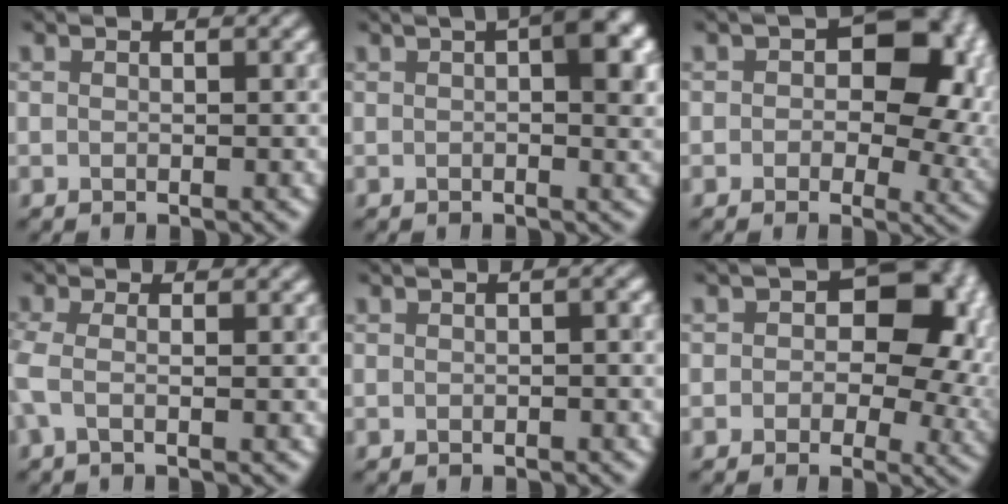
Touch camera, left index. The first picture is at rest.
{"total": 4.7, "force": [1.4, 1.3, 4.3], "torque": [-0.046, 0.009, 0.015]}
{"total": 10.4, "force": [2.0, 6.7, 7.6], "torque": [-0.066, 0.000, 0.027]}
{"total": 1.6, "force": [-0.4, 0.4, 1.5], "torque": [-0.035, -0.009, -0.017]}
{"total": 0.9, "force": [-0.2, 0.2, 0.8], "torque": [-0.008, 0.001, -0.007]}
{"total": 9.4, "force": [1.6, 6.3, 6.7], "torque": [-0.052, -0.003, 0.020]}